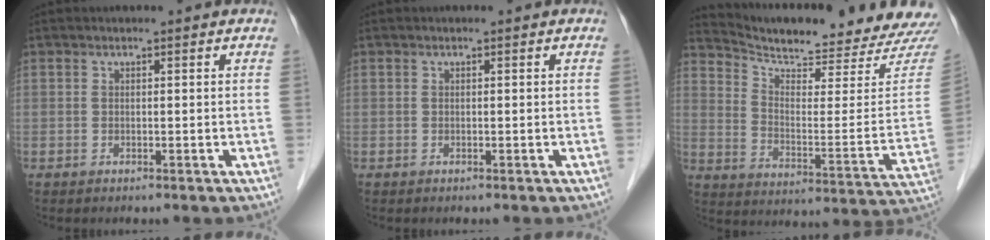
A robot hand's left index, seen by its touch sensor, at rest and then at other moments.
{"total": 0.0}
{"total": 21.4, "force": [20.7, 0.8, 5.6], "torque": [-0.099, -0.087, 0.277]}